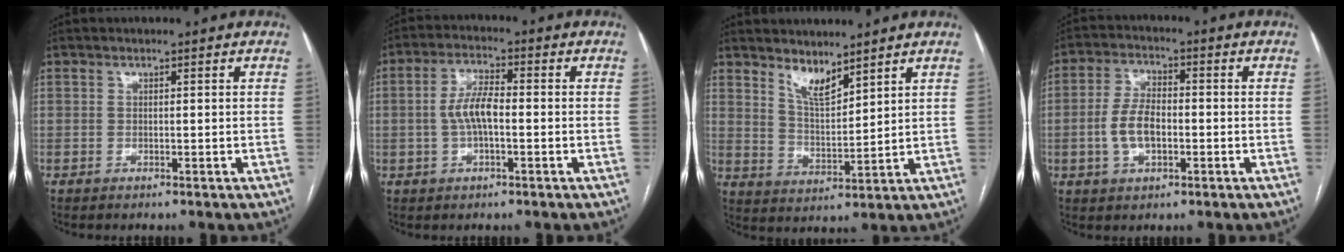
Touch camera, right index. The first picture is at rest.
{"total": 5.8, "force": [-0.6, 1.8, 5.5], "torque": [-0.119, 0.011, -0.011]}
{"total": 5.4, "force": [4.4, 1.4, 2.8], "torque": [-0.057, -0.011, 0.090]}
{"total": 6.7, "force": [-1.3, 3.4, 5.6], "torque": [-0.124, 0.011, -0.021]}